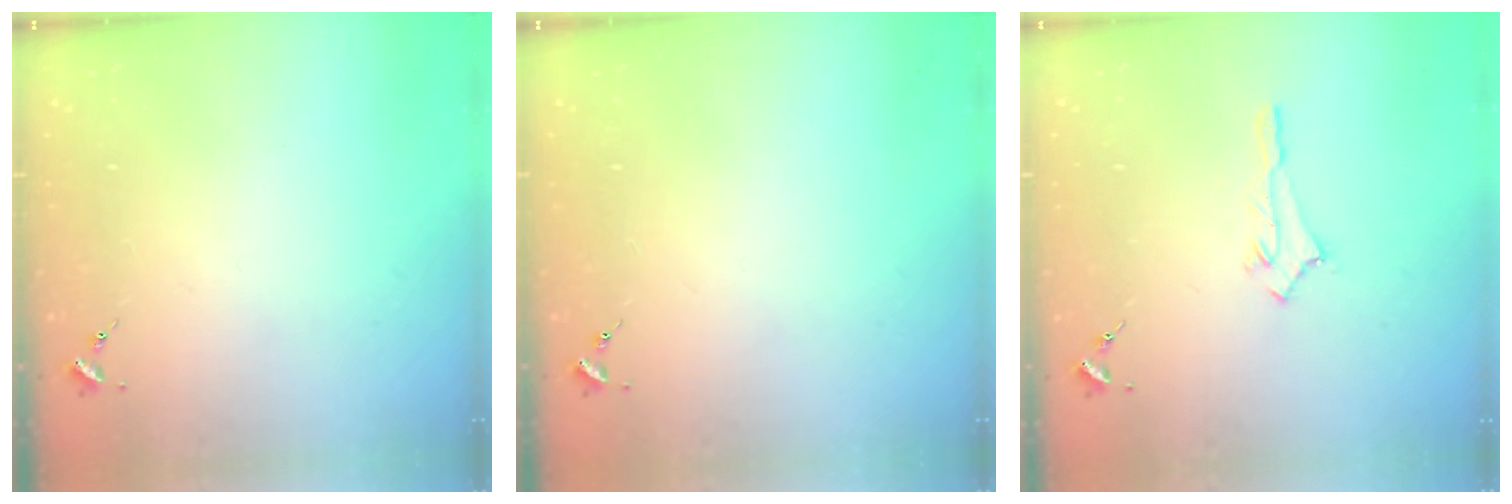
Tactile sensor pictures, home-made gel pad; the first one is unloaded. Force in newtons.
{"total": 0.0}
{"total": 2.7, "press": 2.7, "slide": 0.2}